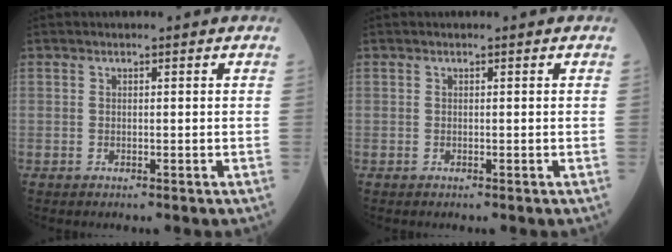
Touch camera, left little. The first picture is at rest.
{"total": 0.0}